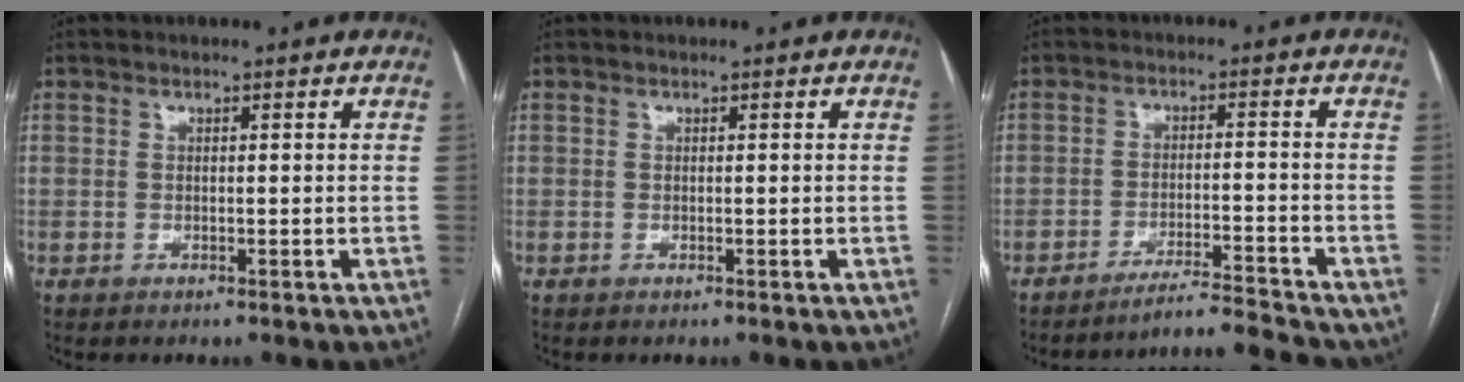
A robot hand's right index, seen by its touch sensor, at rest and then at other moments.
{"total": 0.0}
{"total": 7.4, "force": [-7.3, -1.4, 0.7], "torque": [-0.004, 0.006, -0.121]}